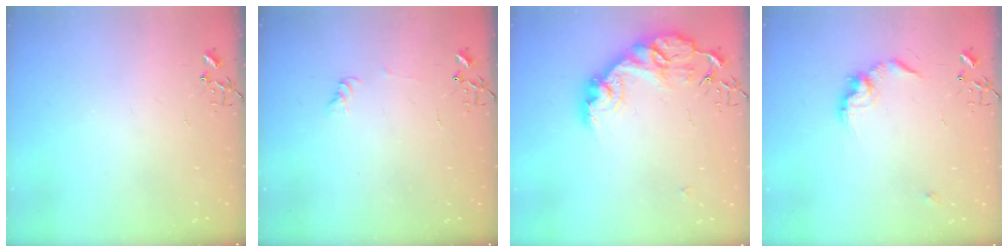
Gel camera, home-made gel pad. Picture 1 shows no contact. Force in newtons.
{"total": 5.5, "press": 5.5, "slide": 0.7}
{"total": 15.4, "press": 15.4, "slide": 1.1}
{"total": 11.9, "press": 11.8, "slide": 1.0}